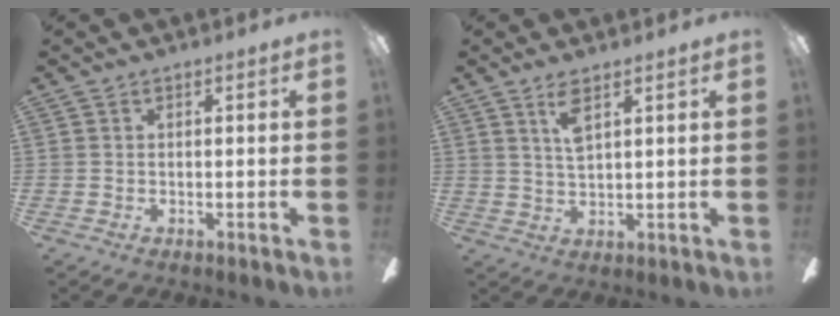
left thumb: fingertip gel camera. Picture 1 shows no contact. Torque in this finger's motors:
{"motor_torque": [0.03, -0.48, -0.10, 0.09, -0.06]}